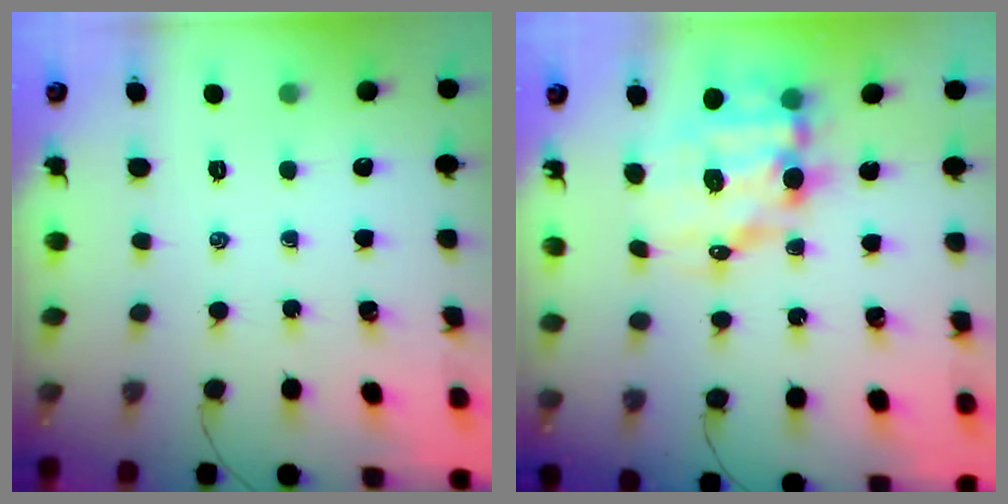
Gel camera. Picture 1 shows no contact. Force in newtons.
{"total": 12.0, "press": 11.6, "slide": 3.0}